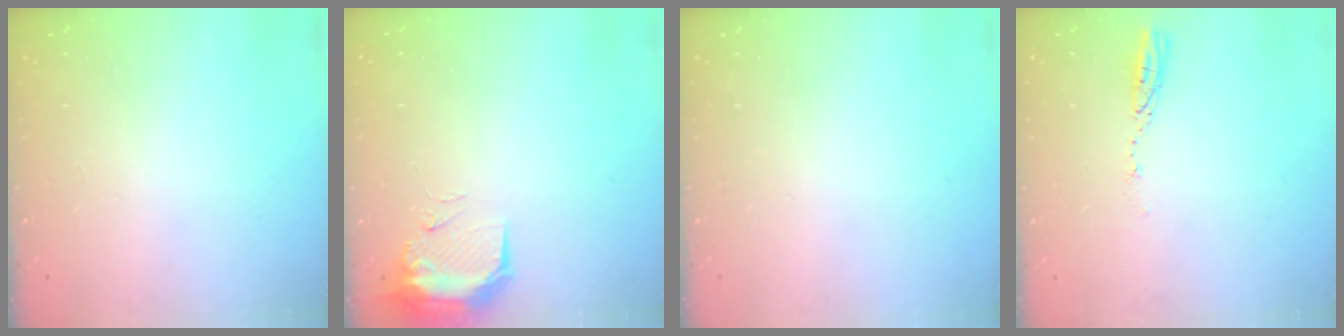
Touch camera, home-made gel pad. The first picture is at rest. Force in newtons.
{"total": 10.4, "press": 9.9, "slide": 3.0}
{"total": 0.0}
{"total": 3.7, "press": 3.7, "slide": 0.3}